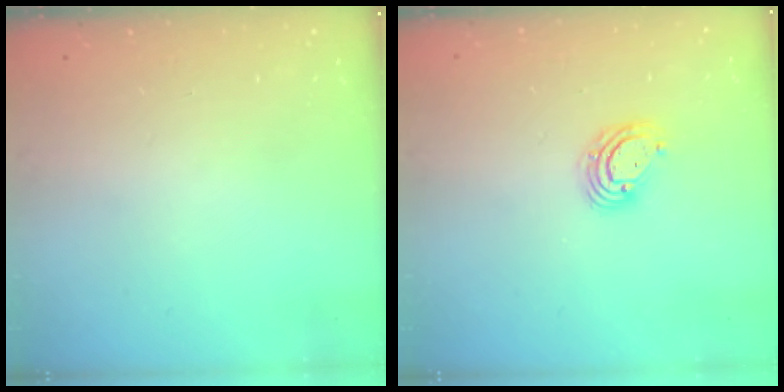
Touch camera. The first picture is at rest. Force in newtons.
{"total": 5.7, "press": 5.6, "slide": 0.8}